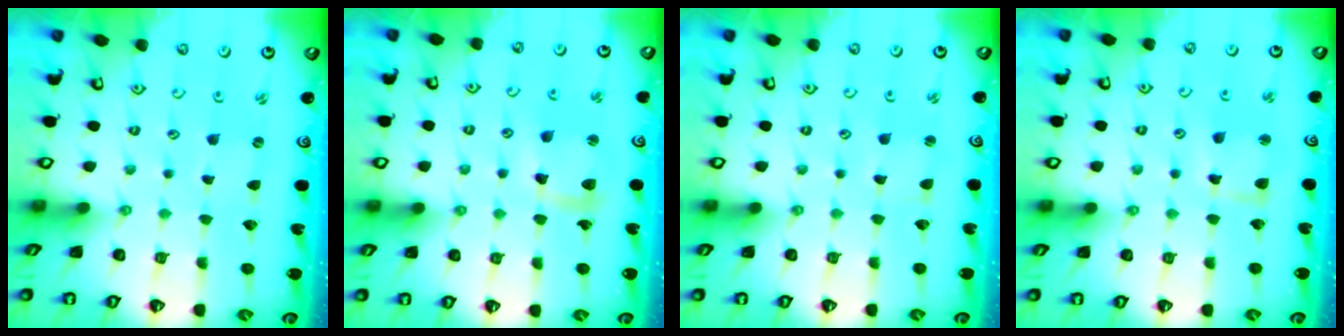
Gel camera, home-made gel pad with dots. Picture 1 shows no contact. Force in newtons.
{"total": 10.9, "press": 10.8, "slide": 1.2}
{"total": 1.2, "press": 1.1, "slide": 0.3}
{"total": 5.7, "press": 5.6, "slide": 0.8}